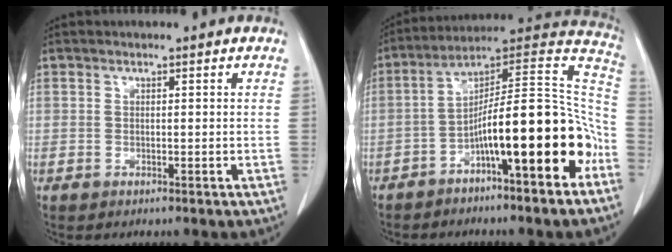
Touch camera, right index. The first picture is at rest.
{"total": 18.5, "force": [-7.2, 2.5, 16.9], "torque": [-0.229, 0.042, -0.106]}